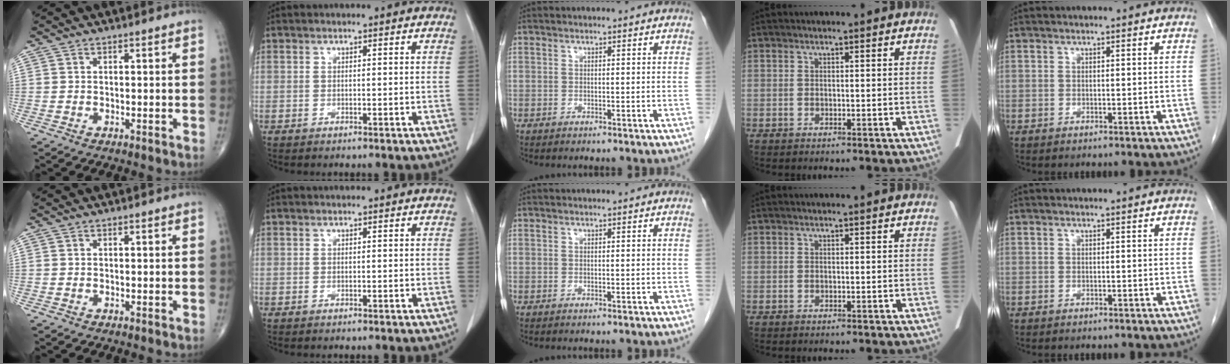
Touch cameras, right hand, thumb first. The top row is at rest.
{}